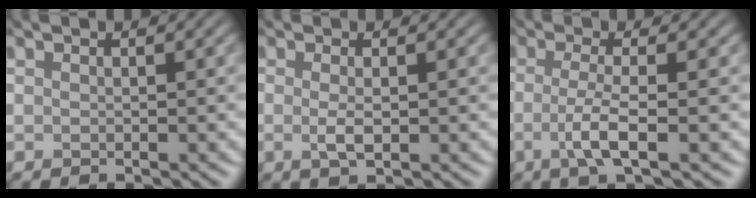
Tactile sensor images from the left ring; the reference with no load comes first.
{"total": 1.9, "force": [-0.6, 0.4, 1.7], "torque": [-0.032, -0.005, -0.003]}
{"total": 4.0, "force": [-1.7, 0.8, 3.5], "torque": [-0.067, -0.010, -0.026]}